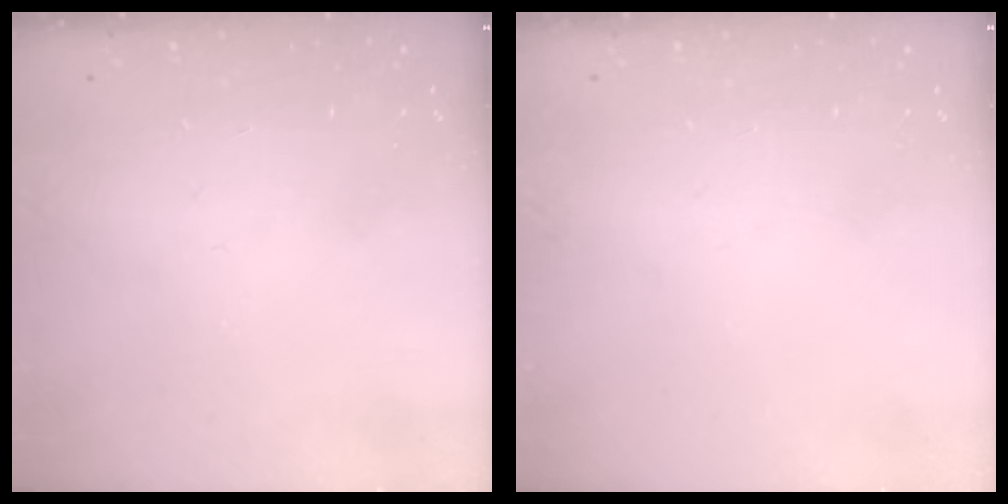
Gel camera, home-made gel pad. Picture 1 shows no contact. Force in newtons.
{"total": 0.0}